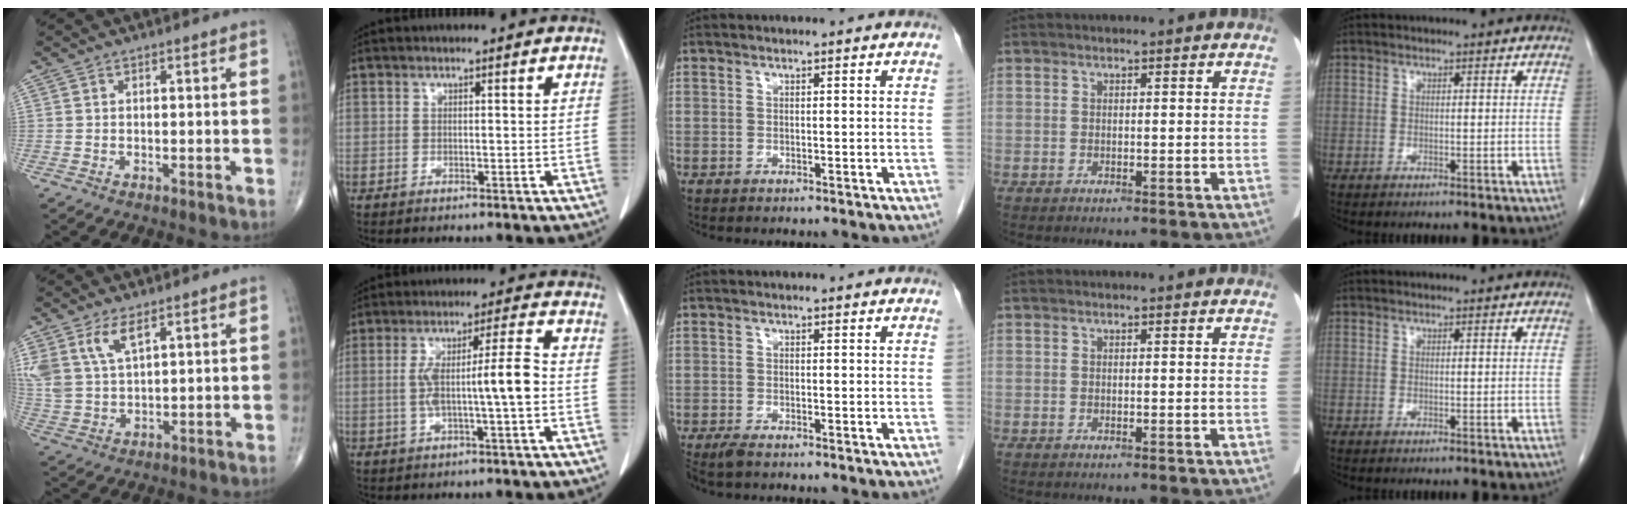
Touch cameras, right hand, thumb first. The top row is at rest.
{"thumb": {"total": 8.6, "force": [4.8, 3.9, 6.0], "torque": [-0.127, -0.013, 0.106]}, "index": {"total": 8.4, "force": [-1.0, 0.2, 8.4], "torque": [-0.152, 0.018, -0.017]}, "middle": {"total": 2.1, "force": [-1.7, 0.5, 1.2], "torque": [-0.025, -0.006, -0.029]}}